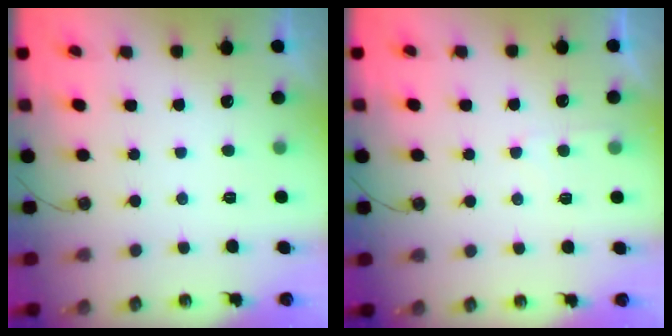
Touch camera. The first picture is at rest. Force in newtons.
{"total": 4.3, "press": 4.2, "slide": 0.6}